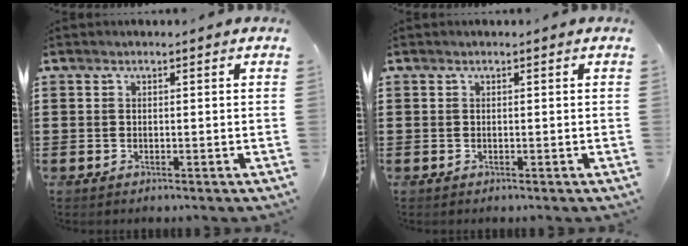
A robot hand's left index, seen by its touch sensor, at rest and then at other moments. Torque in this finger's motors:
{"motor_torque": [0.00, 0.00, 0.00, 0.00]}